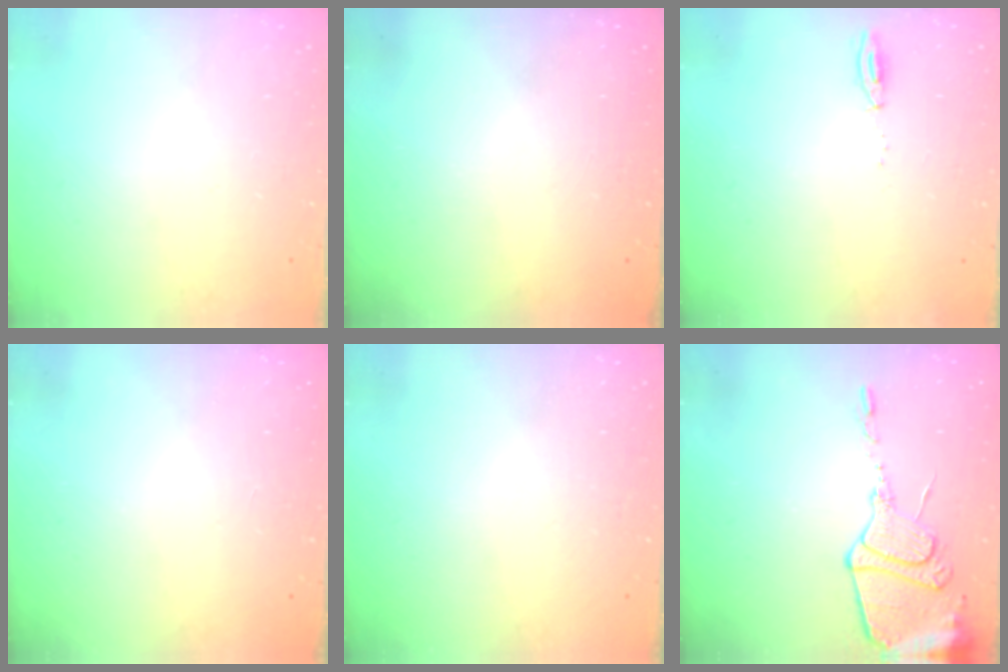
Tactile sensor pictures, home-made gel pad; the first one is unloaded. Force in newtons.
{"total": 0.0}
{"total": 4.8, "press": 4.7, "slide": 1.0}
{"total": 0.0}
{"total": 0.0}
{"total": 14.1, "press": 14.0, "slide": 1.3}